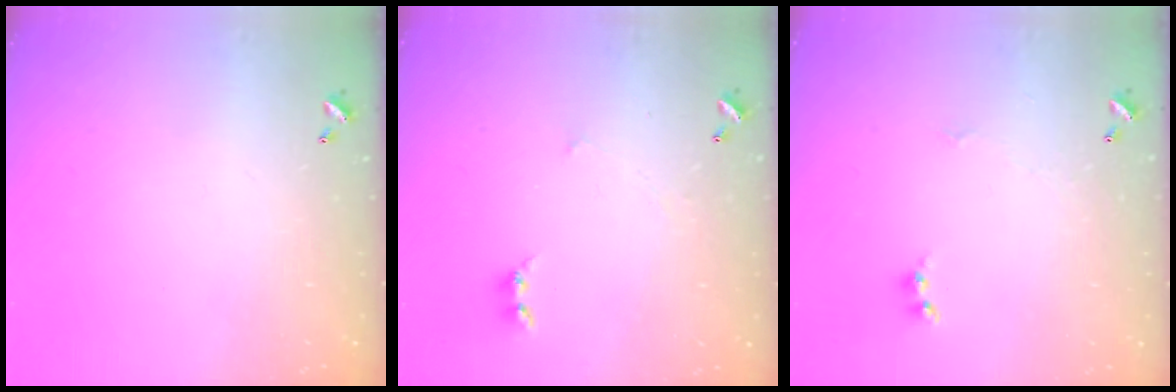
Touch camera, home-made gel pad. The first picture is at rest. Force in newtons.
{"total": 1.7, "press": 1.6, "slide": 0.4}
{"total": 1.6, "press": 1.6, "slide": 0.2}